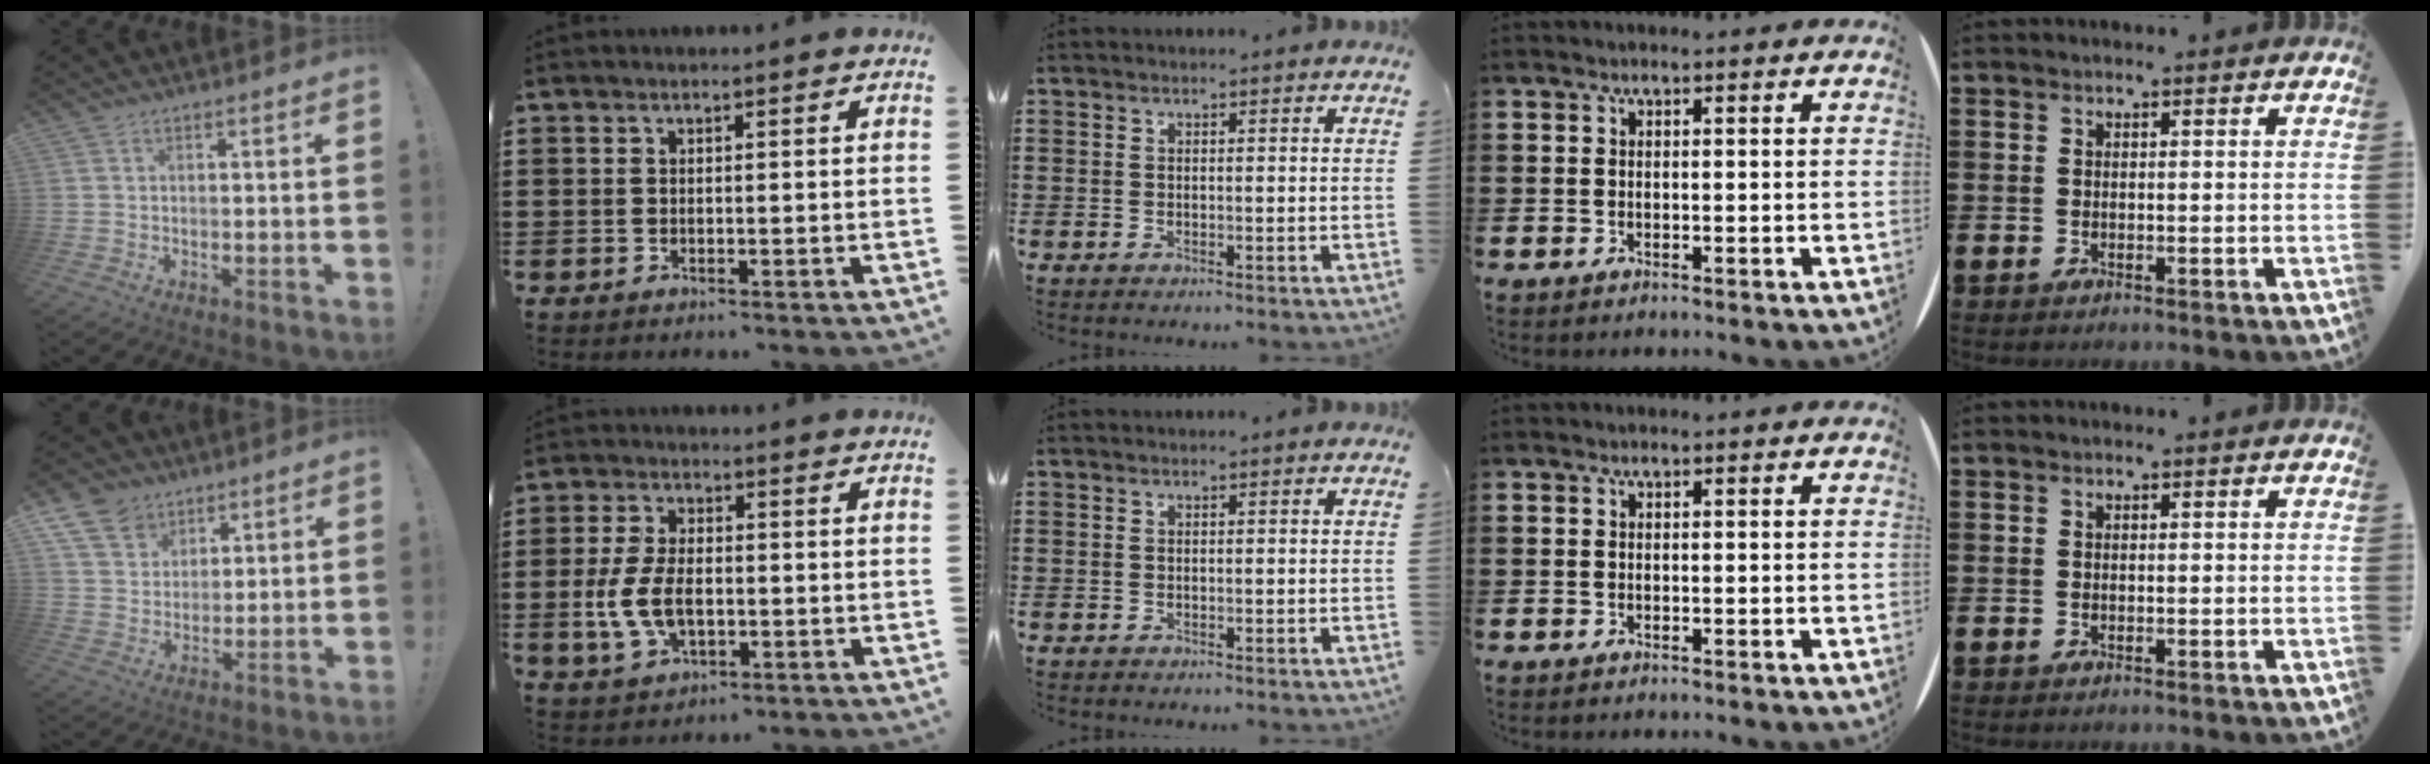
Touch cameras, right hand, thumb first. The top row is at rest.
{"thumb": {"total": 10.3, "force": [6.7, 7.3, 2.7], "torque": [-0.050, -0.043, 0.134]}, "index": {"total": 7.5, "force": [-1.3, 4.2, 6.1], "torque": [-0.149, -0.003, -0.031]}}